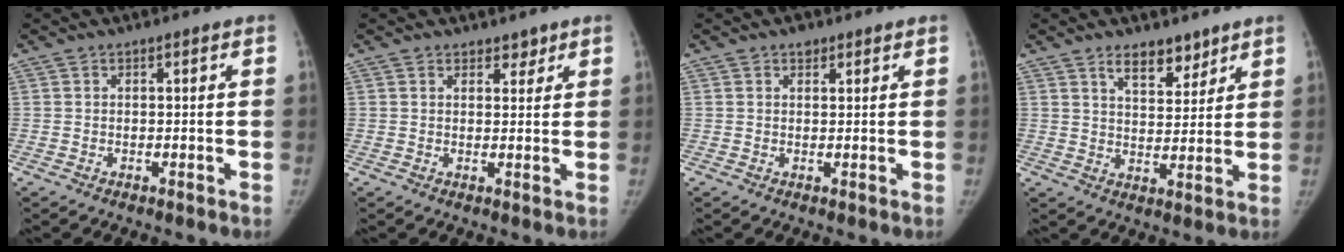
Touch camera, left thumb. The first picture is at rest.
{"total": 2.1, "force": [1.7, 1.2, 0.5], "torque": [0.011, -0.010, 0.021]}
{"total": 1.7, "force": [1.1, 1.0, 0.6], "torque": [0.000, -0.005, 0.014]}
{"total": 6.9, "force": [5.0, 3.3, 3.4], "torque": [-0.024, -0.036, 0.084]}